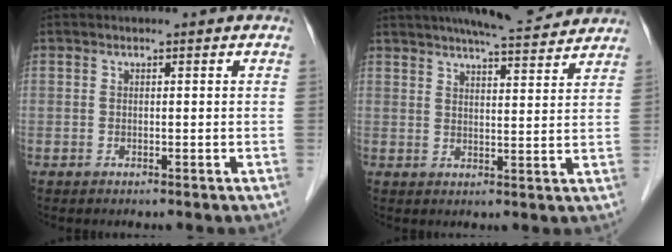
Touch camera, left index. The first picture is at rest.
{"total": 11.8, "force": [10.6, 1.2, 4.9], "torque": [-0.074, 0.012, 0.138]}